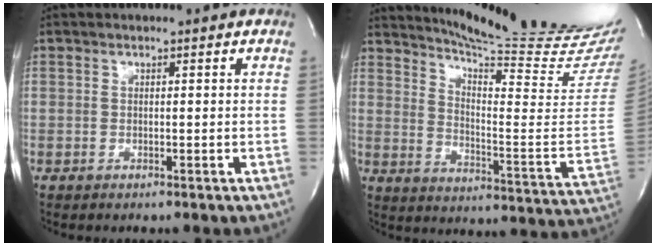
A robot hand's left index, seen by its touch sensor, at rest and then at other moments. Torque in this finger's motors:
{"motor_torque": [0.90, -0.90, 0.00, 0.00]}